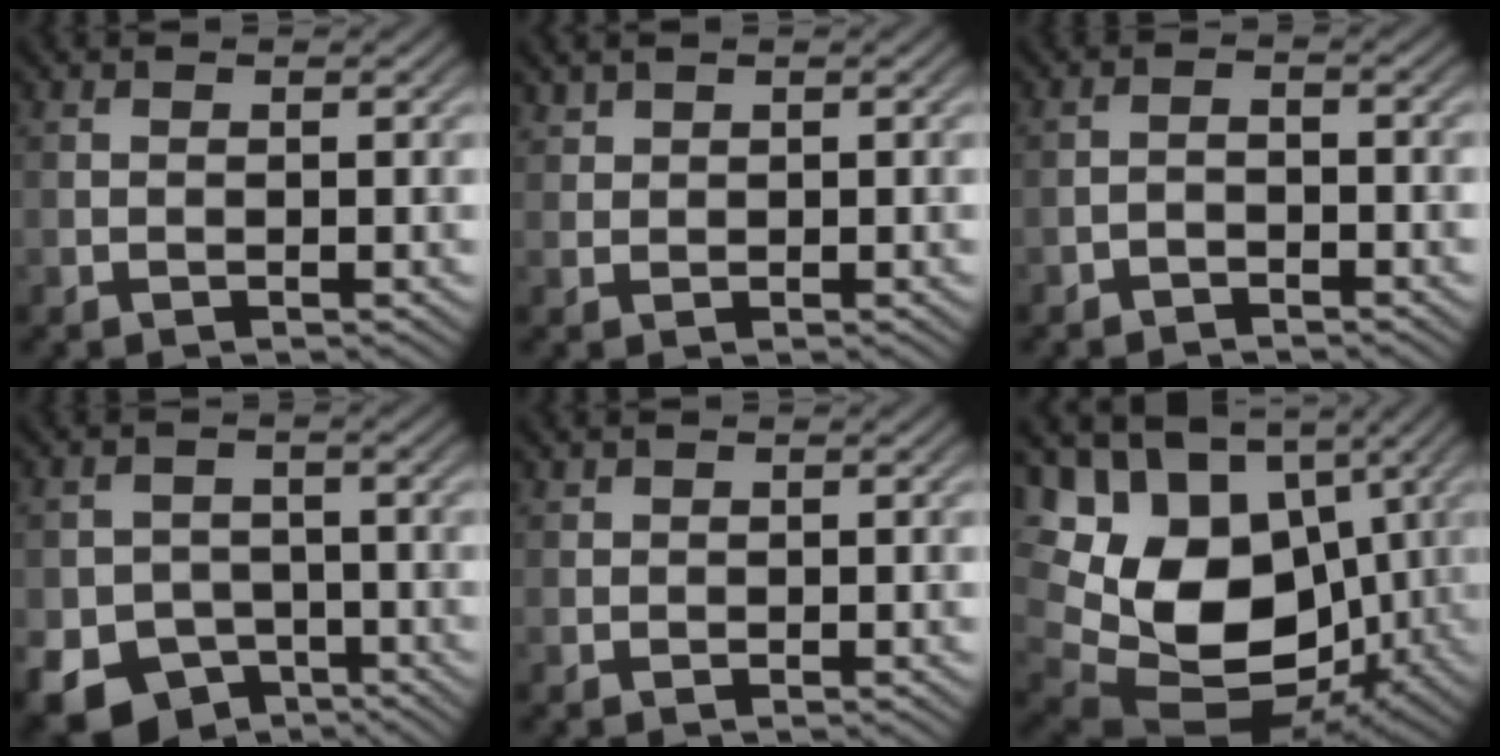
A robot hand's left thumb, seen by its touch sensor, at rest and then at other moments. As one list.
[{"total": 1.4, "force": [1.1, 0.8, 0.3], "torque": [-0.009, 0.003, 0.028]}, {"total": 1.7, "force": [-1.4, 0.6, 0.6], "torque": [-0.009, 0.004, -0.032]}, {"total": 8.3, "force": [-4.3, 6.4, 3.1], "torque": [-0.061, -0.024, -0.079]}, {"total": 0.9, "force": [0.5, 0.7, 0.1], "torque": [-0.001, -0.002, 0.010]}, {"total": 19.3, "force": [1.3, 14.3, 12.9], "torque": [-0.252, -0.016, 0.045]}]